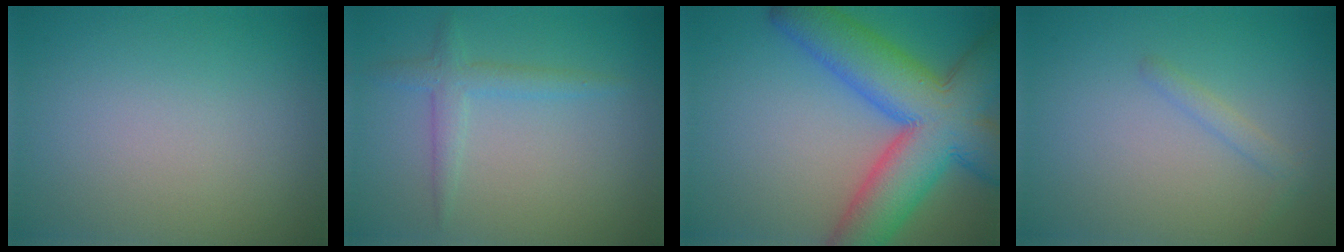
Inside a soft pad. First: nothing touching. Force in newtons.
{"total": 2.1, "press": 2.1, "slide": 0.1}
{"total": 12.3, "press": 12.3, "slide": 0.7}
{"total": 1.1, "press": 1.1, "slide": 0.0}